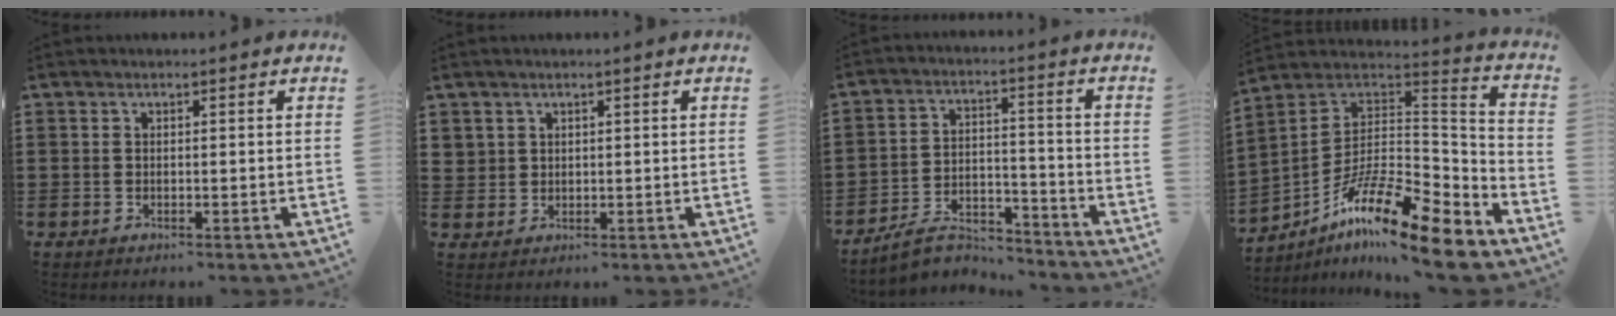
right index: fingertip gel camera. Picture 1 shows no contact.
{"total": 1.7, "force": [1.1, 1.3, 0.1], "torque": [-0.007, 0.007, 0.021]}
{"total": 5.3, "force": [-4.9, 1.1, 1.4], "torque": [-0.030, 0.007, -0.097]}
{"total": 16.4, "force": [-11.3, 3.6, 11.4], "torque": [-0.201, 0.027, -0.202]}